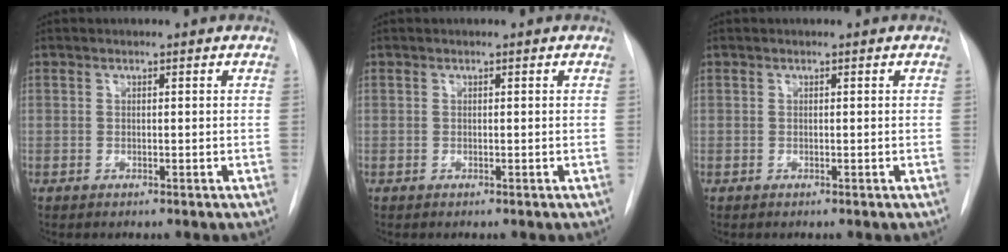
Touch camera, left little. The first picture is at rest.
{"total": 0.0}
{"total": 0.0}